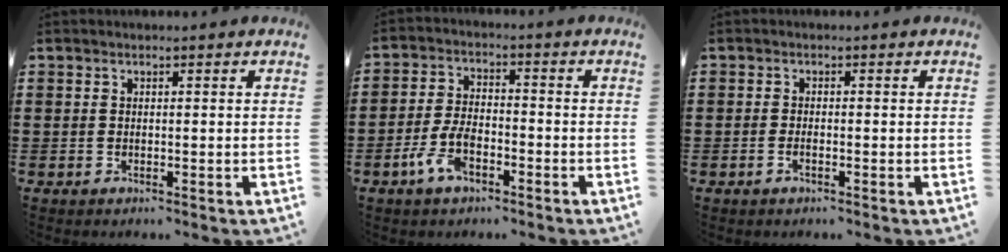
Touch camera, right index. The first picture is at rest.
{"total": 6.0, "force": [-3.1, 2.8, 4.3], "torque": [-0.107, 0.001, -0.064]}
{"total": 1.0, "force": [-0.6, 0.1, 0.8], "torque": [-0.018, -0.008, -0.008]}